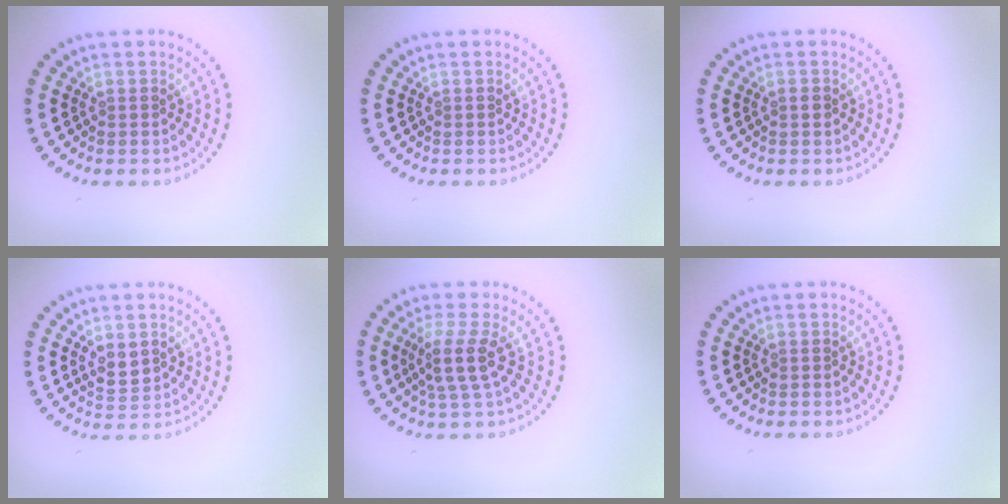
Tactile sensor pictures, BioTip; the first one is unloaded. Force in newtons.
{"total": 0.0}
{"total": 0.7, "press": 0.7, "slide": 0.1}
{"total": 1.9, "press": 1.8, "slide": 0.7}
{"total": 3.1, "press": 2.3, "slide": 2.1}
{"total": 0.0}